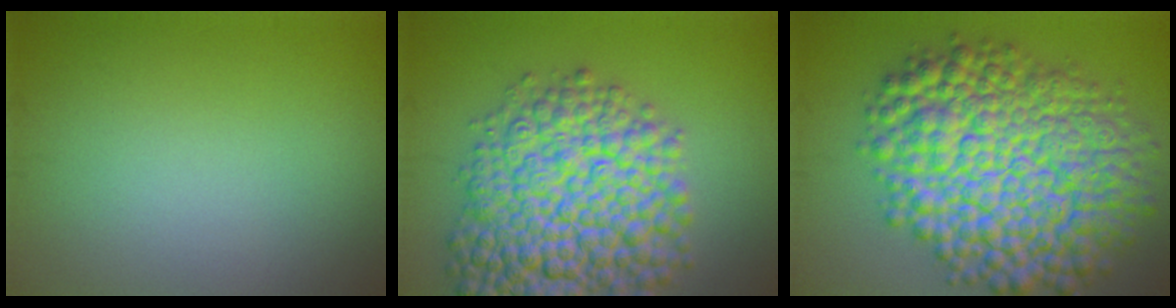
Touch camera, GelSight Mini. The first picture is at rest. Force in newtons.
{"total": 11.9, "press": 11.9, "slide": 0.4}
{"total": 13.9, "press": 13.9, "slide": 0.3}